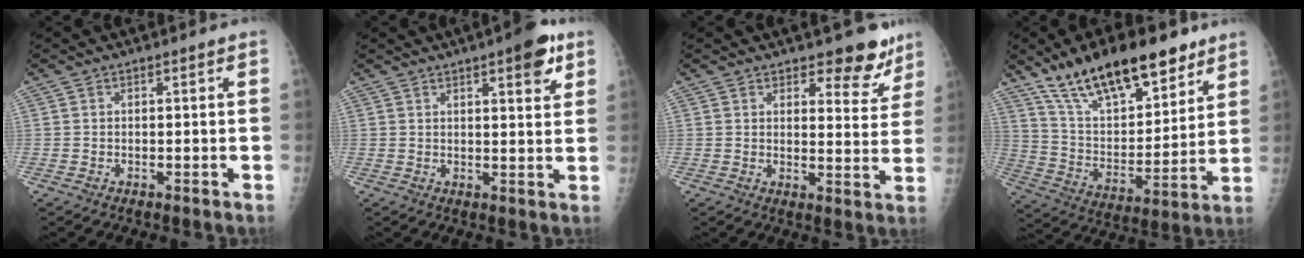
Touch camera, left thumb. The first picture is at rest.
{"total": 6.9, "force": [3.8, 2.0, 5.3], "torque": [-0.056, -0.014, 0.045]}
{"total": 7.6, "force": [5.9, 3.2, 3.6], "torque": [-0.007, -0.042, 0.075]}
{"total": 22.3, "force": [15.2, 8.8, 13.7], "torque": [-0.188, -0.055, 0.264]}